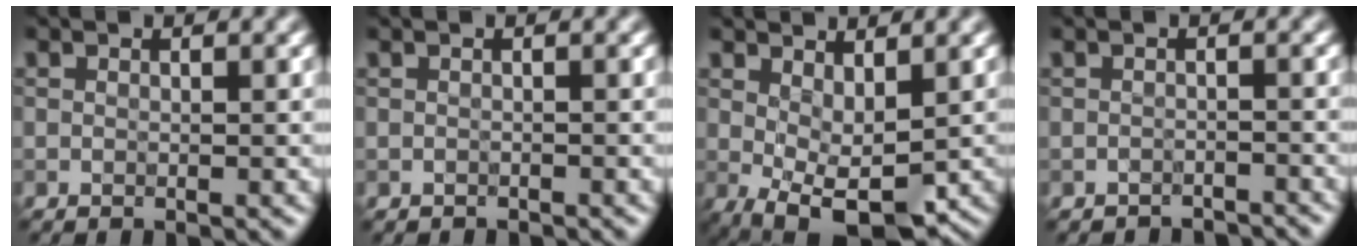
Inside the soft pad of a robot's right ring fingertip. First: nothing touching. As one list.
[{"total": 0.5, "force": [-0.5, 0.1, 0.0], "torque": [0.000, -0.003, -0.007]}, {"total": 4.7, "force": [0.0, 2.2, 4.2], "torque": [-0.075, -0.009, 0.007]}, {"total": 2.6, "force": [-2.6, 0.3, 0.2], "torque": [0.001, -0.004, -0.036]}]